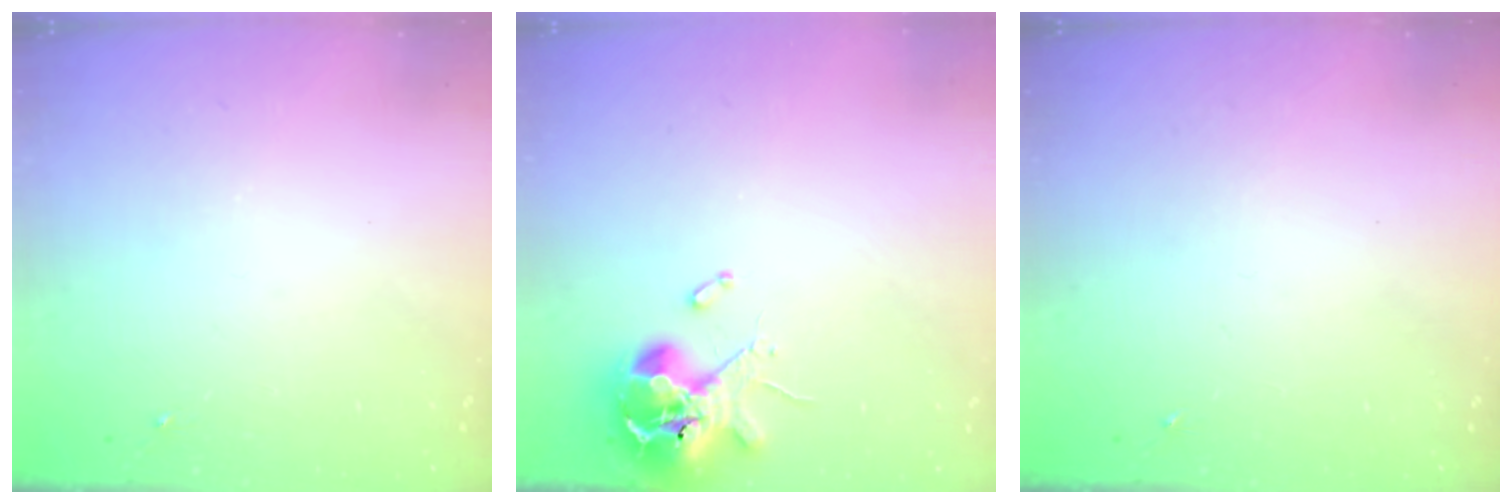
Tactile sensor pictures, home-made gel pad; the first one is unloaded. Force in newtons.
{"total": 10.7, "press": 10.6, "slide": 1.4}
{"total": 0.0}